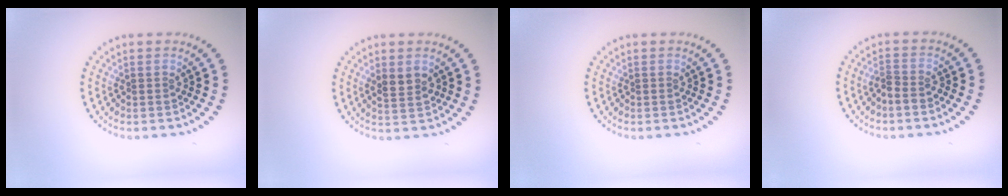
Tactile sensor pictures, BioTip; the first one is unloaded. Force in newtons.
{"total": 2.1, "press": 2.0, "slide": 0.5}
{"total": 0.0}
{"total": 1.3, "press": 1.0, "slide": 0.8}